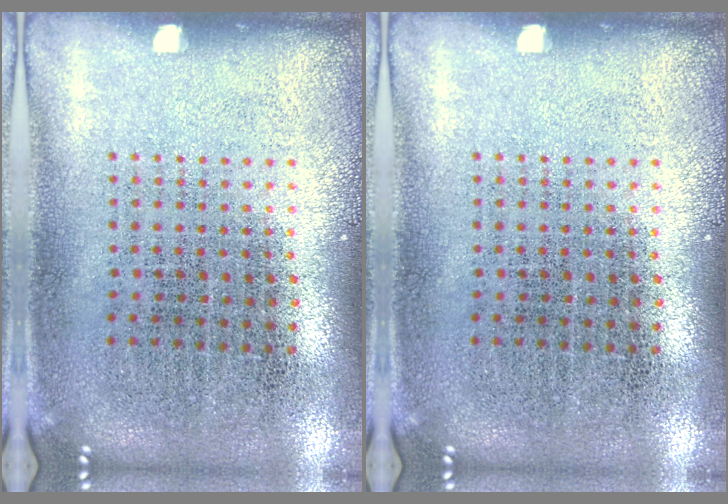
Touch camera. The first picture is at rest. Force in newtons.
{"total": 0.0}